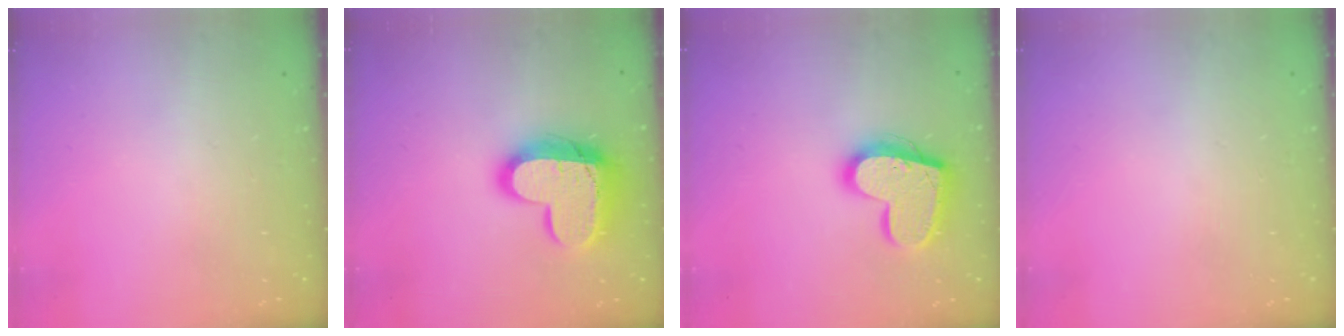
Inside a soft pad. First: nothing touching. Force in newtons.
{"total": 16.4, "press": 16.3, "slide": 1.5}
{"total": 18.0, "press": 17.9, "slide": 1.4}
{"total": 0.5, "press": 0.5, "slide": 0.1}